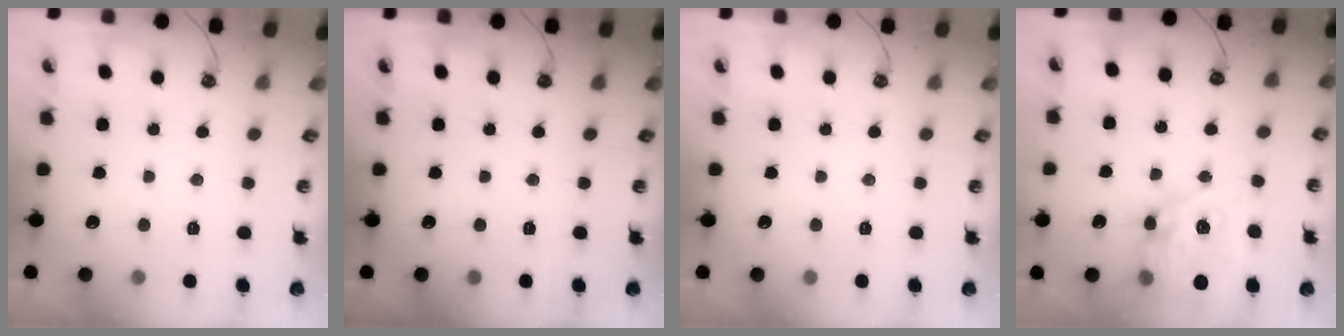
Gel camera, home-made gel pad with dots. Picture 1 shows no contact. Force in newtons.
{"total": 0.0}
{"total": 0.0}
{"total": 16.0, "press": 16.0, "slide": 1.5}